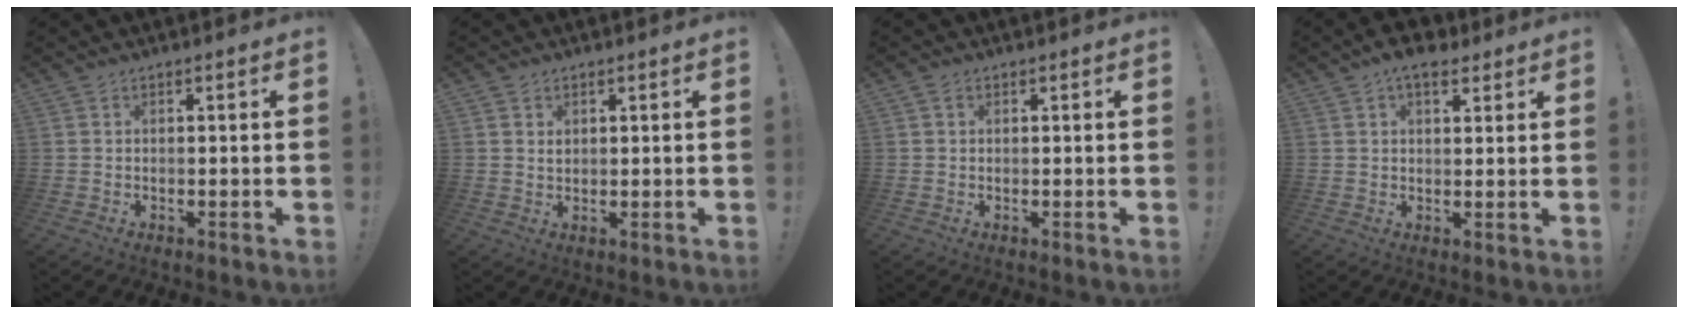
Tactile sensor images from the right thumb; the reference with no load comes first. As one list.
[{"total": 1.8, "force": [1.1, 1.4, 0.4], "torque": [0.000, -0.006, 0.019]}, {"total": 0.8, "force": [0.4, 0.6, 0.2], "torque": [-0.001, 0.002, 0.007]}, {"total": 5.9, "force": [3.3, 3.2, 3.7], "torque": [-0.054, -0.006, 0.058]}]